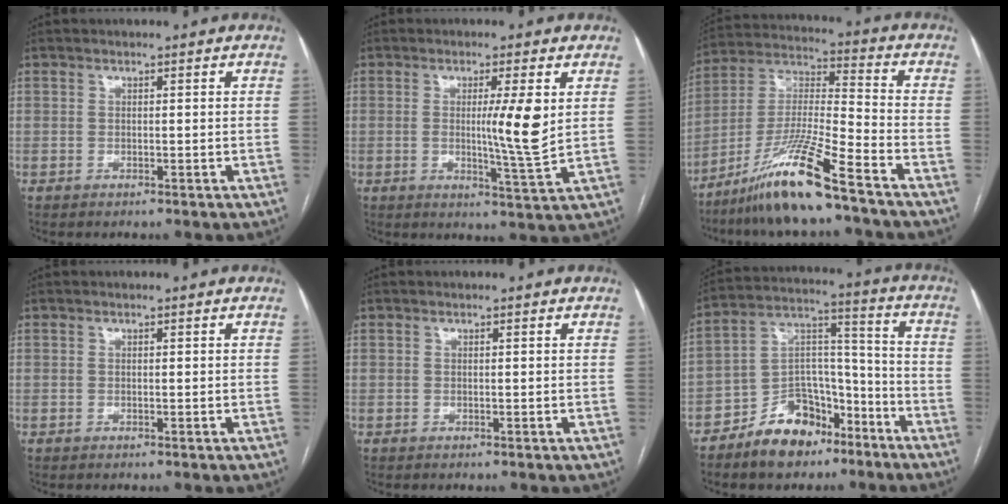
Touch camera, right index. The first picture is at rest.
{"total": 7.0, "force": [1.1, -0.5, 6.9], "torque": [-0.110, -0.014, 0.021]}
{"total": 14.1, "force": [-9.7, -0.6, 10.2], "torque": [-0.210, -0.020, -0.178]}
{"total": 0.0}
{"total": 0.0}
{"total": 12.9, "force": [-8.7, 7.3, 6.1], "torque": [-0.109, 0.038, -0.144]}